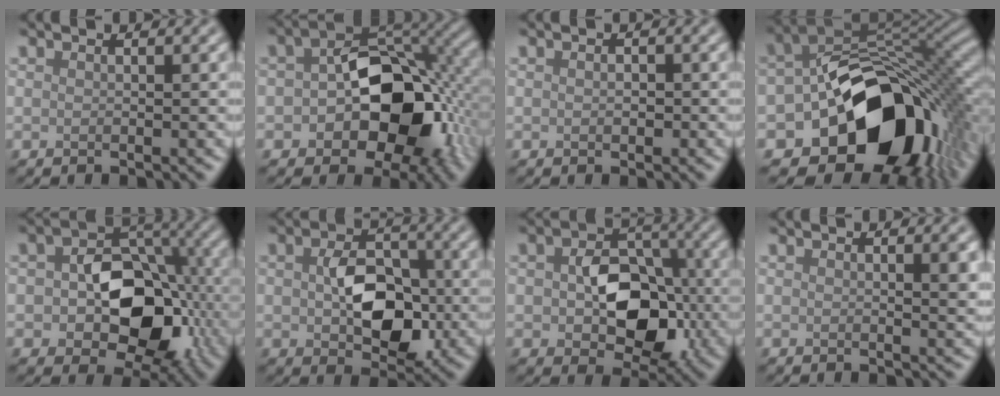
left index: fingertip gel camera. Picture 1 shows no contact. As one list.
[{"total": 11.2, "force": [-2.2, 7.1, 8.4], "torque": [-0.122, -0.002, -0.039]}, {"total": 0.6, "force": [0.0, 0.5, 0.4], "torque": [-0.006, -0.002, 0.000]}, {"total": 14.9, "force": [-5.1, 9.9, 10.0], "torque": [-0.129, -0.013, -0.084]}, {"total": 9.5, "force": [-1.3, 6.4, 6.9], "torque": [-0.093, 0.003, -0.022]}, {"total": 6.9, "force": [-0.1, 4.5, 5.2], "torque": [-0.088, -0.007, 0.000]}, {"total": 7.5, "force": [-0.5, 5.2, 5.4], "torque": [-0.082, -0.007, -0.005]}, {"total": 1.7, "force": [0.4, 0.3, 1.6], "torque": [-0.018, -0.002, 0.004]}]